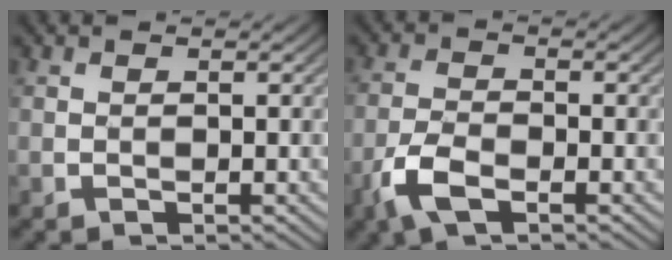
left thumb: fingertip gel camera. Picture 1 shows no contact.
{"total": 5.0, "force": [-3.6, 1.7, 2.9], "torque": [-0.074, 0.003, -0.079]}